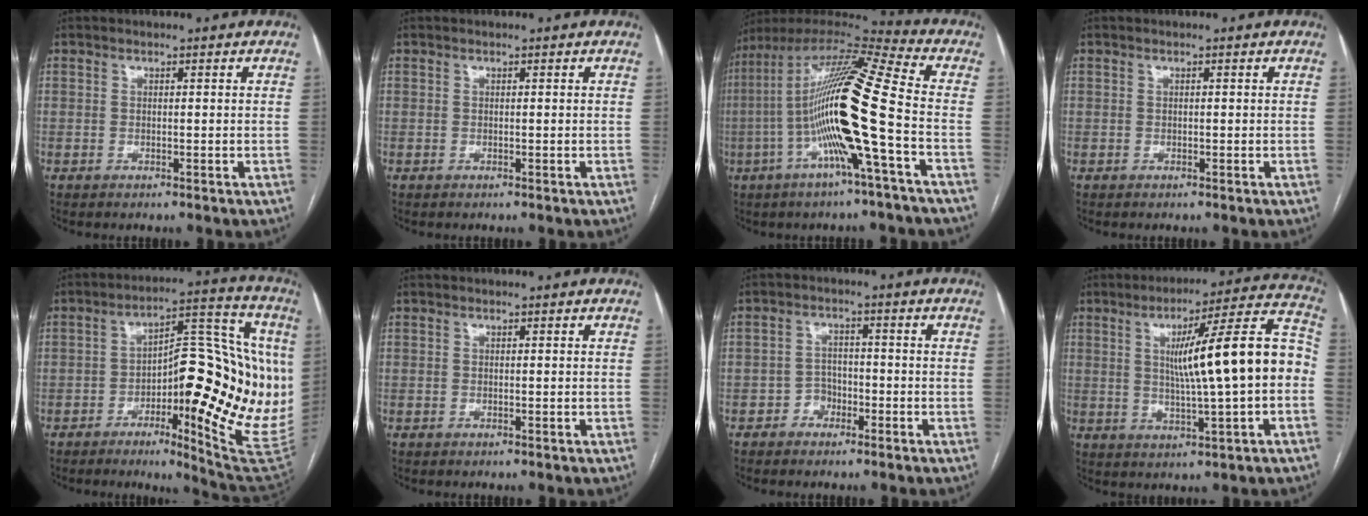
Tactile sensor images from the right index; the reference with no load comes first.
{"total": 0.0}
{"total": 19.3, "force": [-3.8, -0.1, 19.0], "torque": [-0.358, 0.008, -0.082]}
{"total": 0.0}
{"total": 22.6, "force": [-1.7, 5.5, 21.9], "torque": [-0.250, 0.028, -0.014]}
{"total": 0.0}
{"total": 2.9, "force": [-1.7, 2.2, 0.7], "torque": [-0.008, 0.011, -0.033]}
{"total": 15.9, "force": [0.1, 0.6, 15.9], "torque": [-0.235, 0.025, 0.003]}